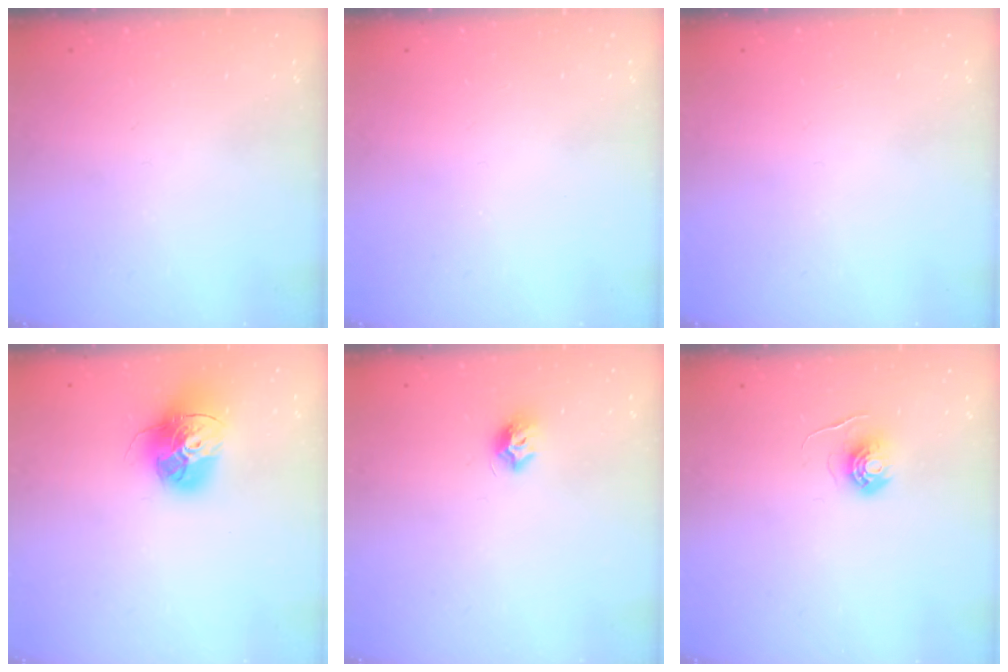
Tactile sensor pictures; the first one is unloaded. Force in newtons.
{"total": 0.0}
{"total": 0.0}
{"total": 16.0, "press": 16.0, "slide": 1.7}
{"total": 8.2, "press": 8.2, "slide": 0.7}
{"total": 5.8, "press": 5.8, "slide": 0.3}